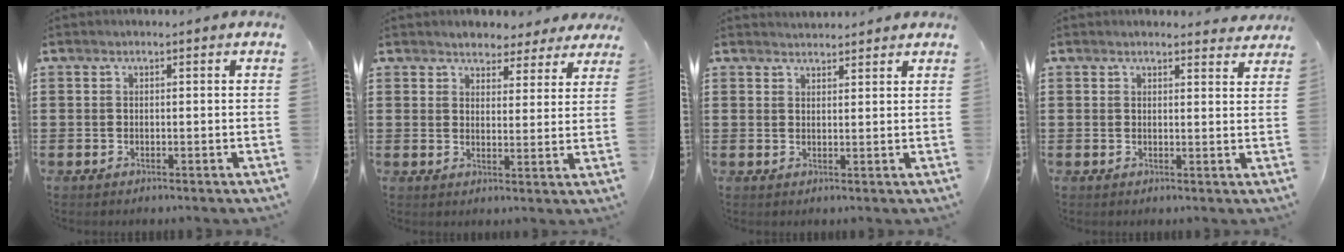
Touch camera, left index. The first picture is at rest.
{"total": 3.5, "force": [3.4, 1.1, -0.1], "torque": [-0.006, -0.009, 0.060]}
{"total": 1.8, "force": [1.8, 0.2, 0.0], "torque": [-0.004, 0.001, 0.036]}
{"total": 1.9, "force": [1.9, 0.4, 0.1], "torque": [0.000, -0.005, 0.034]}